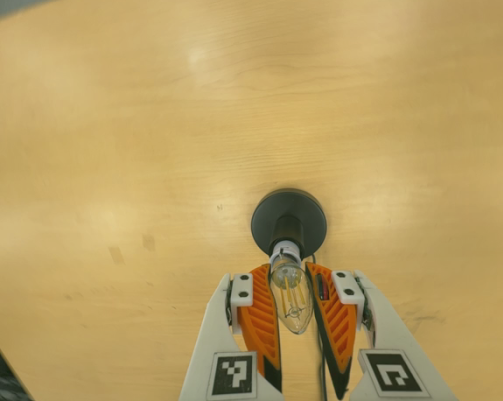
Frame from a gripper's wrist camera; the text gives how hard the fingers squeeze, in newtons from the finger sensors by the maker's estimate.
{"total": 23.7, "left": 23.4, "right": 24.1}